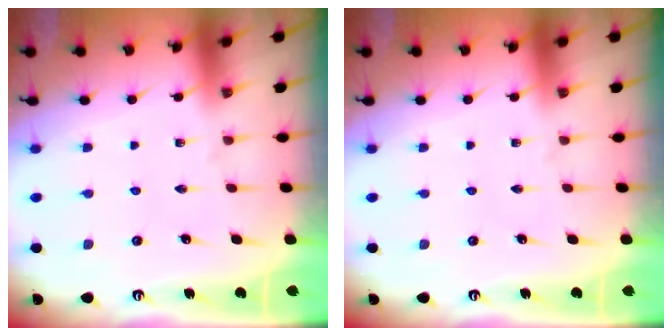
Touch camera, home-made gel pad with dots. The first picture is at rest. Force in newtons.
{"total": 0.0}